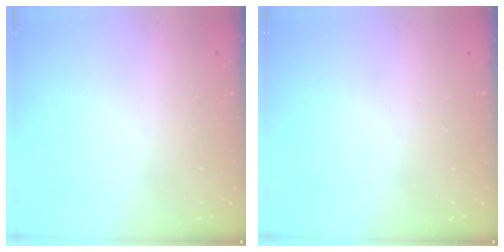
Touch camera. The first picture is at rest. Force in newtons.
{"total": 0.0}